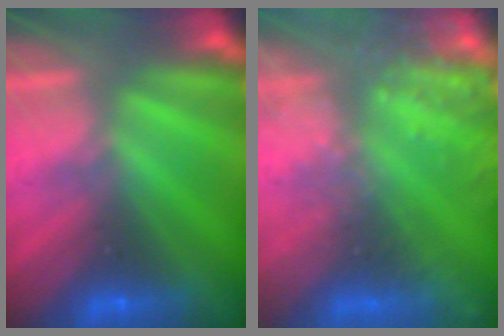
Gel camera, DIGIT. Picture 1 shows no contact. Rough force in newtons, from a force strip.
{"total": 7.0}